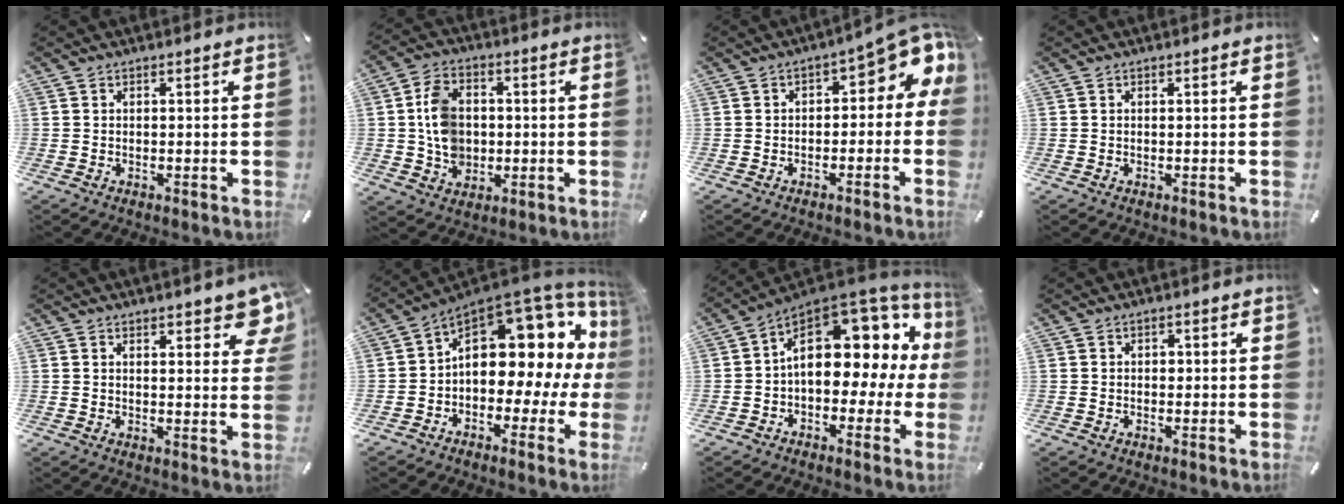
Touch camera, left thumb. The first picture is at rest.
{"total": 9.6, "force": [0.1, 7.9, 5.4], "torque": [-0.104, 0.008, 0.004]}
{"total": 7.6, "force": [2.6, 4.0, 5.9], "torque": [-0.076, -0.022, 0.040]}
{"total": 0.0}
{"total": 6.7, "force": [4.9, 2.6, 3.8], "torque": [-0.045, -0.028, 0.082]}
{"total": 13.2, "force": [5.1, 8.9, 8.3], "torque": [-0.100, -0.064, 0.082]}
{"total": 16.6, "force": [5.3, 10.6, 11.6], "torque": [-0.145, -0.045, 0.090]}
{"total": 1.1, "force": [0.1, 0.9, 0.5], "torque": [-0.004, 0.001, -0.001]}